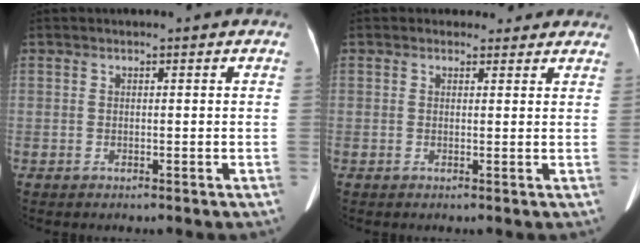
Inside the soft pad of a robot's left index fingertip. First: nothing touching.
{"total": 4.3, "force": [3.7, 2.1, 0.2], "torque": [0.011, 0.003, 0.030]}